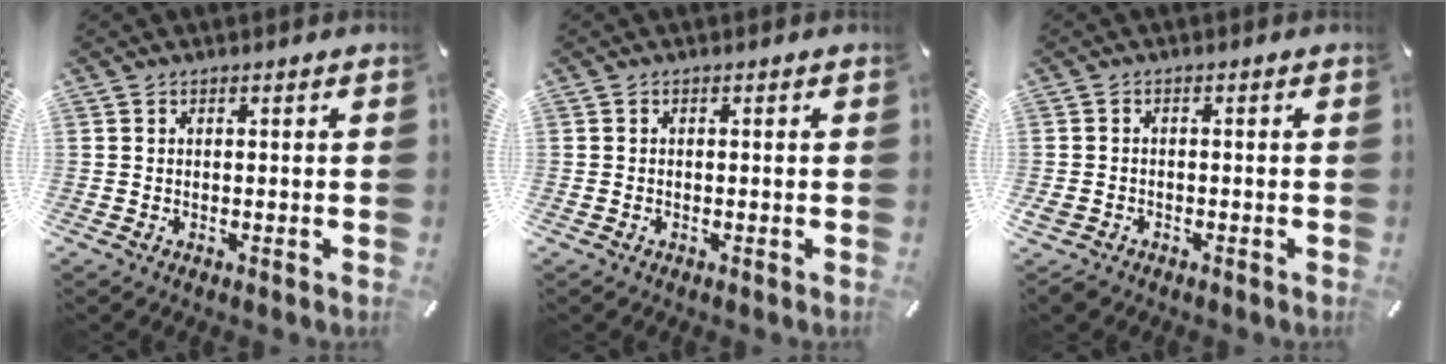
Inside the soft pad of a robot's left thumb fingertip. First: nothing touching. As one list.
[{"total": 0.7, "force": [-0.3, 0.4, 0.4], "torque": [-0.007, 0.000, -0.007]}, {"total": 2.4, "force": [-1.6, 1.5, 0.8], "torque": [-0.028, 0.004, -0.037]}]